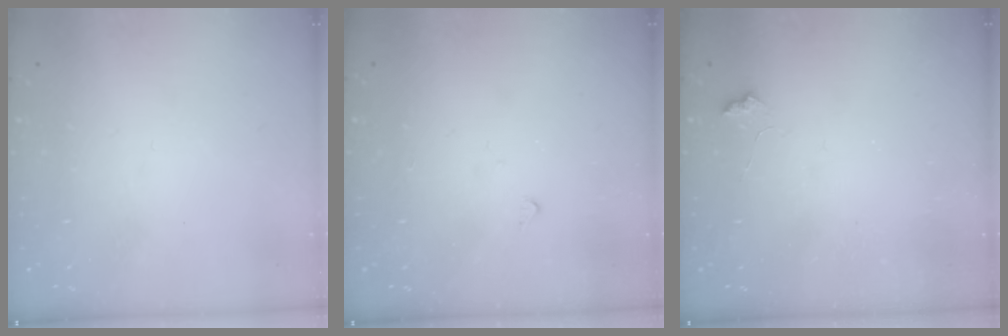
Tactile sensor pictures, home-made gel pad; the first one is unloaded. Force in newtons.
{"total": 5.6, "press": 5.5, "slide": 0.7}
{"total": 3.0, "press": 3.0, "slide": 0.5}